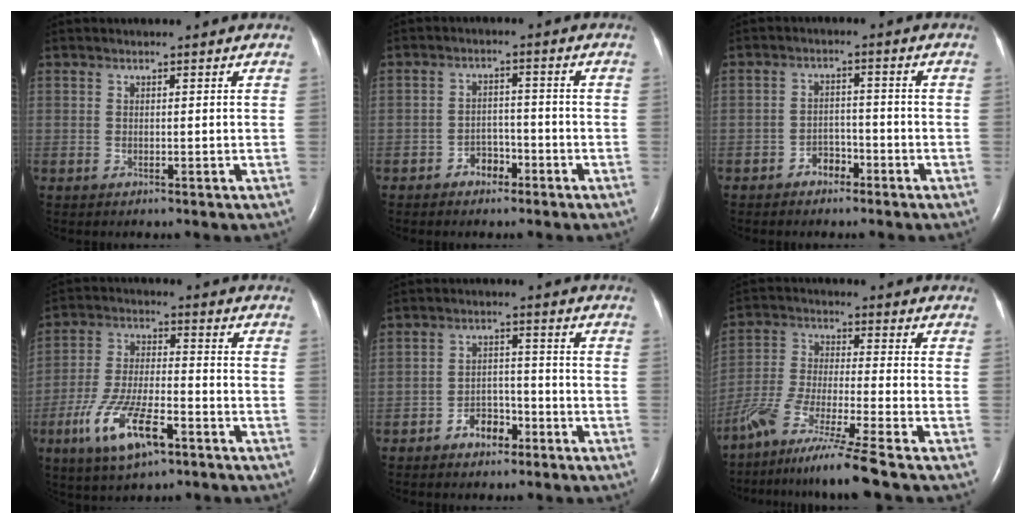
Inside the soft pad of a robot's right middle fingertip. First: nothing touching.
{"total": 3.3, "force": [-2.2, 2.1, 1.3], "torque": [-0.018, 0.008, -0.034]}
{"total": 3.0, "force": [-2.1, 1.8, 1.1], "torque": [-0.016, 0.008, -0.034]}
{"total": 12.1, "force": [-6.1, 3.5, 9.8], "torque": [-0.197, -0.007, -0.108]}
{"total": 4.6, "force": [-2.9, 2.7, 2.3], "torque": [-0.038, 0.015, -0.048]}
{"total": 10.9, "force": [-8.7, -1.6, 6.5], "torque": [-0.135, -0.034, -0.165]}